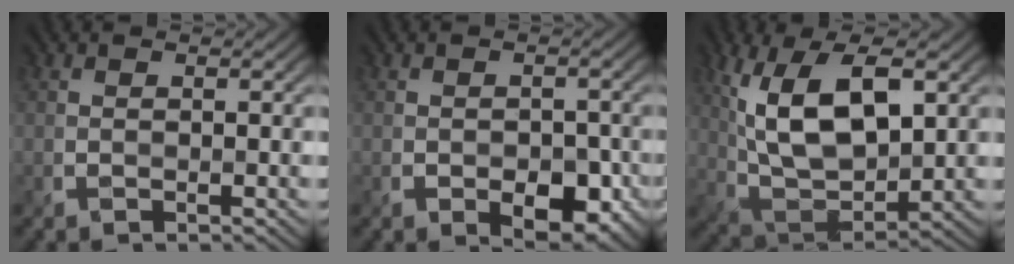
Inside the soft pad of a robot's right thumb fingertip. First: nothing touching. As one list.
[{"total": 5.3, "force": [-2.2, 3.2, 3.7], "torque": [-0.053, -0.015, -0.022]}, {"total": 12.8, "force": [4.1, 6.2, 10.5], "torque": [-0.221, 0.003, 0.086]}]